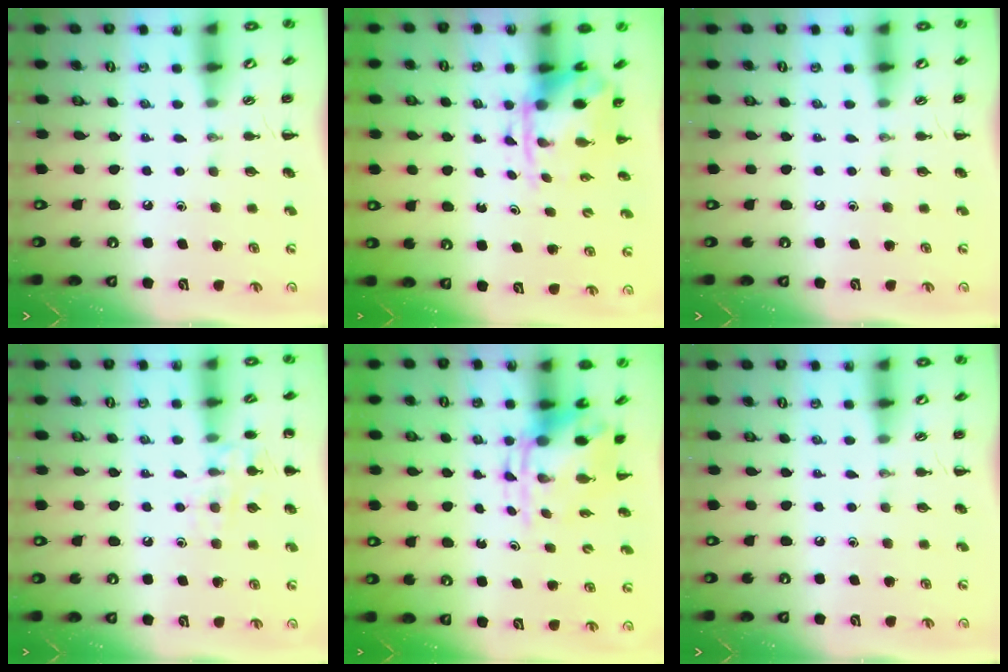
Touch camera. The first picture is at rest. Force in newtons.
{"total": 3.6, "press": 3.5, "slide": 0.9}
{"total": 0.0}
{"total": 9.9, "press": 9.8, "slide": 1.6}
{"total": 6.5, "press": 6.5, "slide": 1.0}
{"total": 0.0}